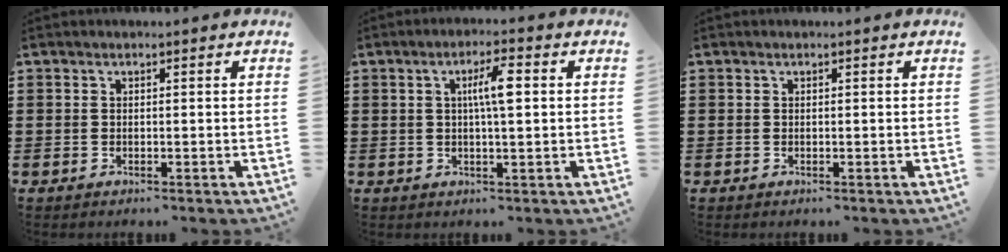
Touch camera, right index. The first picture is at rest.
{"total": 4.6, "force": [0.7, 0.9, 4.5], "torque": [-0.086, 0.007, 0.008]}
{"total": 0.0}